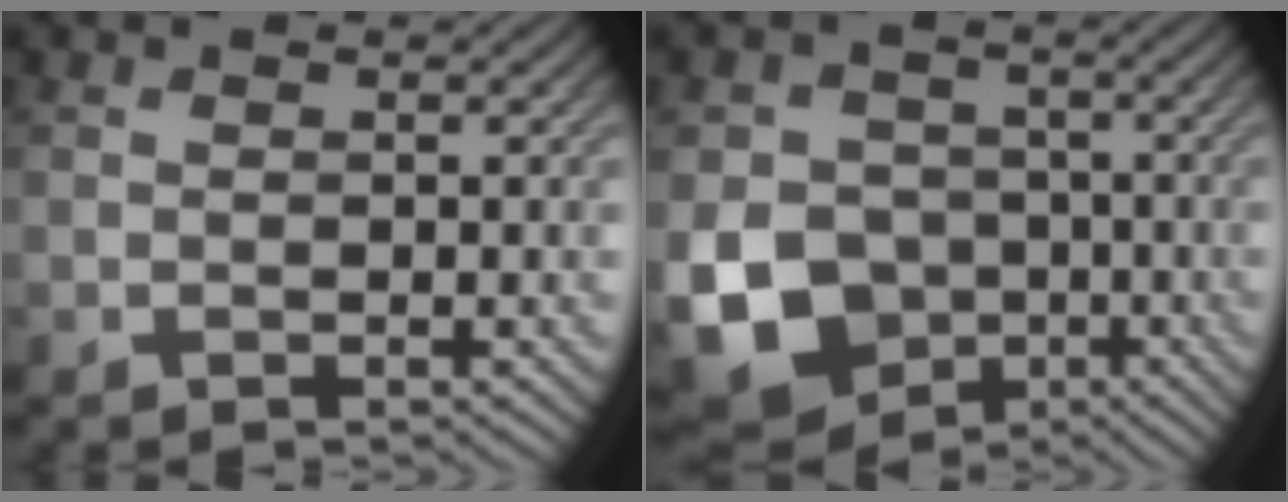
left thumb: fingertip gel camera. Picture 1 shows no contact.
{"total": 14.1, "force": [-4.8, 12.0, 5.7], "torque": [-0.150, -0.049, -0.102]}